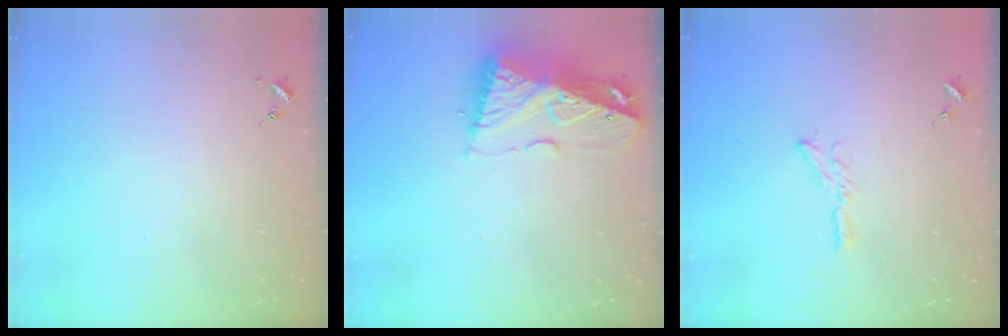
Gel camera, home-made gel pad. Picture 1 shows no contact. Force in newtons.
{"total": 10.8, "press": 10.7, "slide": 1.0}
{"total": 6.5, "press": 6.5, "slide": 0.3}